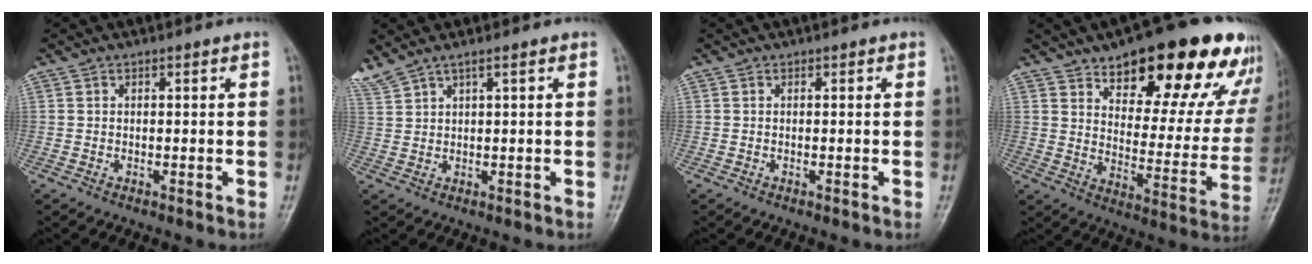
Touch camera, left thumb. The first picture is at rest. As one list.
[{"total": 4.3, "force": [3.3, 0.1, 2.7], "torque": [-0.073, 0.010, 0.078]}, {"total": 0.0}, {"total": 25.0, "force": [16.1, 10.0, 16.4], "torque": [-0.173, -0.062, 0.222]}]